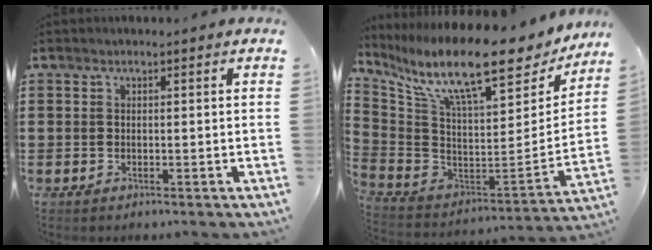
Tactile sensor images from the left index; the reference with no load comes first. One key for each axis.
{"total": 15.6, "fx": 10.6, "fy": 3.1, "fz": 11.1, "tx": -0.224, "ty": -0.067, "tz": 0.175}